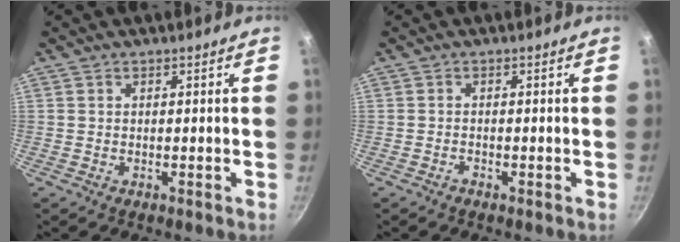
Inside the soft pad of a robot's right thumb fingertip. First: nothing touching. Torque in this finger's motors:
{"motor_torque": [0.45, 0.24, -0.23, 0.13, -0.02]}